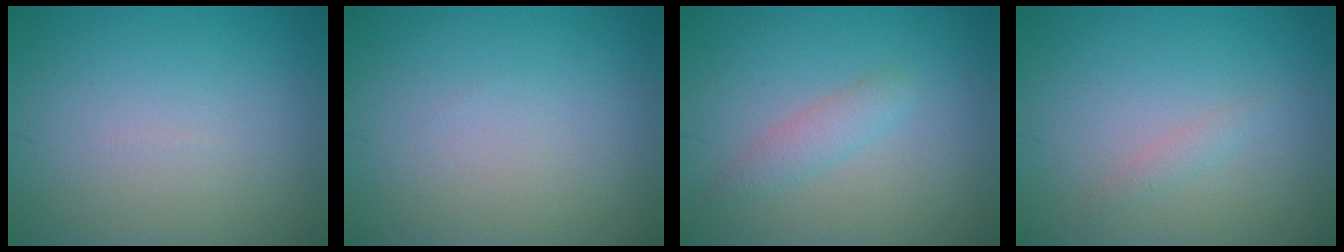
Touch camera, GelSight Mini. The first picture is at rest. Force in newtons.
{"total": 0.0}
{"total": 1.9, "press": 1.9, "slide": 0.0}
{"total": 0.9, "press": 0.9, "slide": 0.1}